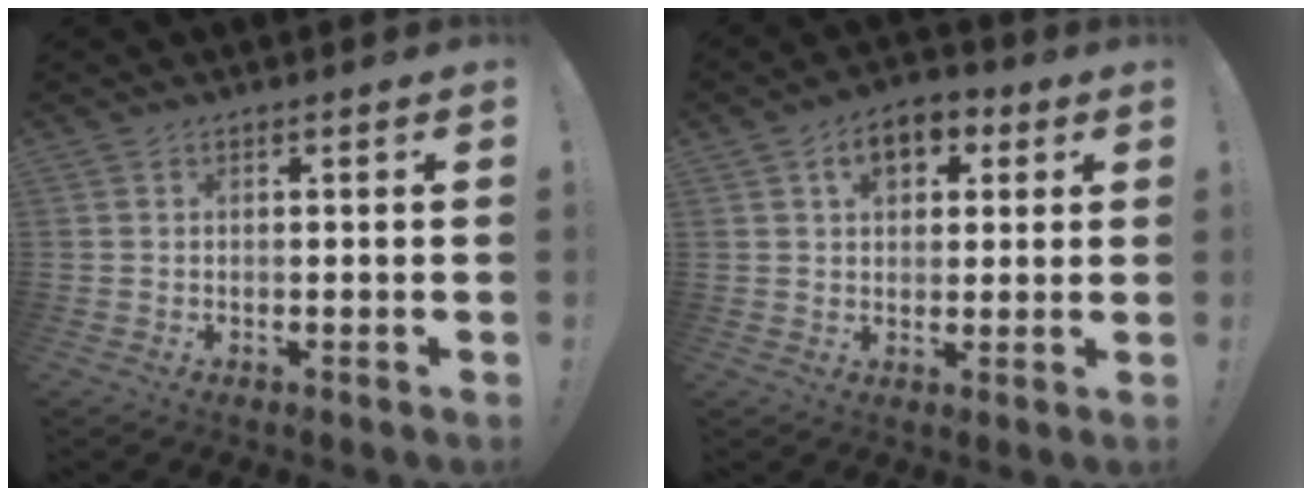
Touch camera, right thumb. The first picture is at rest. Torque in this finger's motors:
{"motor_torque": [0.56, 1.82, 0.75, -0.05, 0.00]}